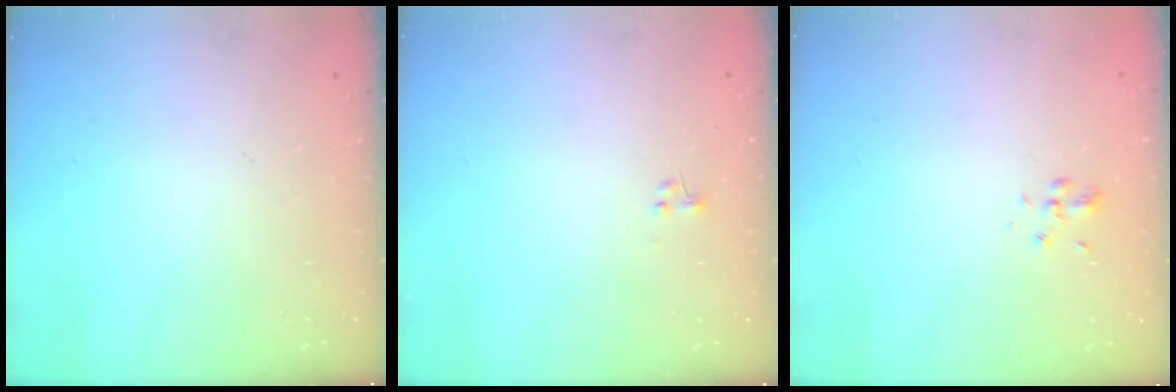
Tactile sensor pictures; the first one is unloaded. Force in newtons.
{"total": 0.6, "press": 0.6, "slide": 0.2}
{"total": 1.9, "press": 1.6, "slide": 0.9}